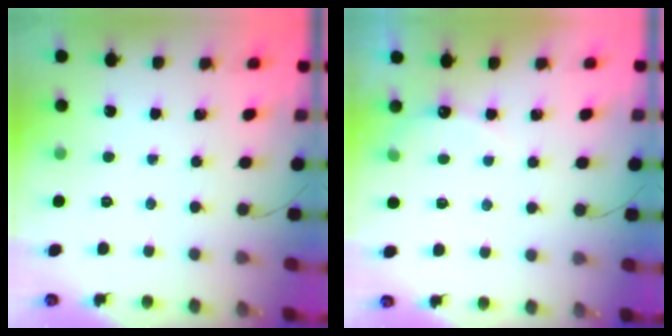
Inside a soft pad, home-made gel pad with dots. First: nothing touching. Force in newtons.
{"total": 6.1, "press": 5.9, "slide": 1.3}